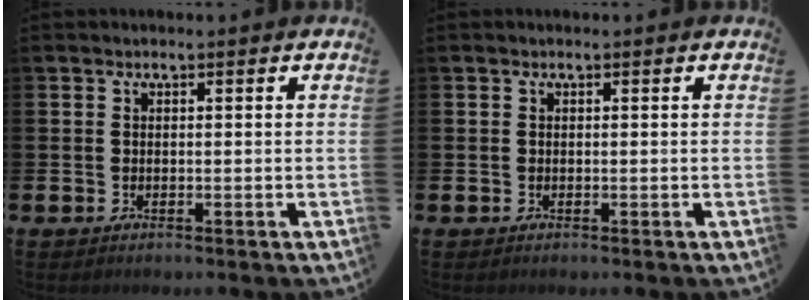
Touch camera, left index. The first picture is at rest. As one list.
[{"total": 0.0}]